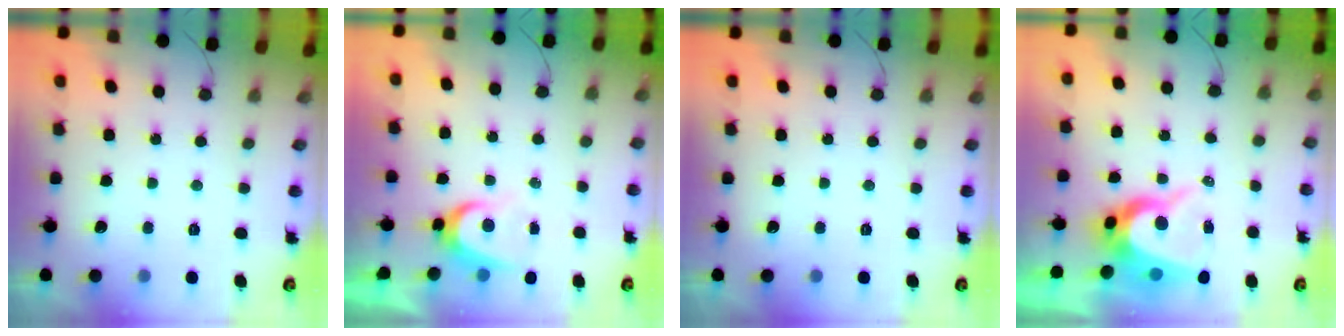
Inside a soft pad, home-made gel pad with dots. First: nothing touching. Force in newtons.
{"total": 5.5, "press": 5.5, "slide": 0.6}
{"total": 0.0}
{"total": 10.3, "press": 10.3, "slide": 0.9}